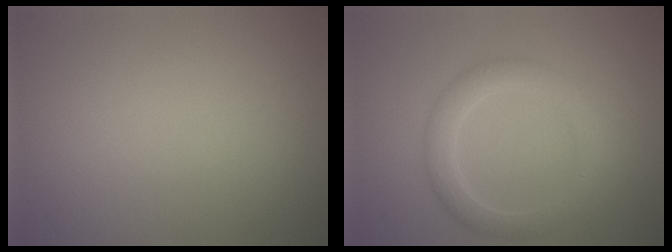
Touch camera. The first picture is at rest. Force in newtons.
{"total": 3.2, "press": 3.2, "slide": 0.0}